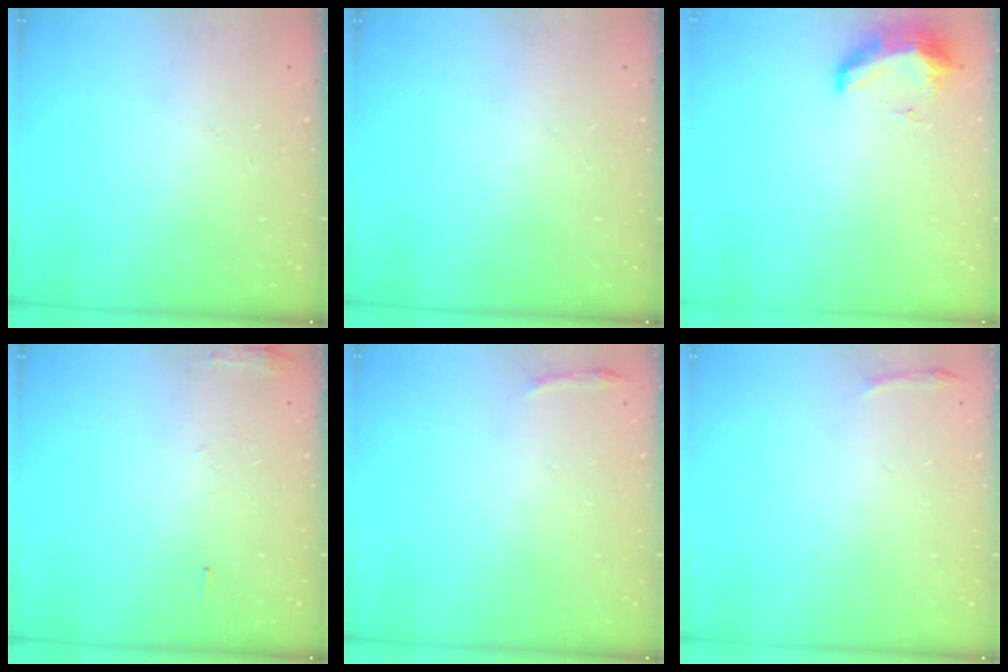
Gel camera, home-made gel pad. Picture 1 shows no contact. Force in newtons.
{"total": 0.0}
{"total": 11.0, "press": 9.7, "slide": 5.3}
{"total": 5.9, "press": 5.7, "slide": 1.6}
{"total": 3.0, "press": 1.9, "slide": 2.3}
{"total": 3.0, "press": 1.9, "slide": 2.3}